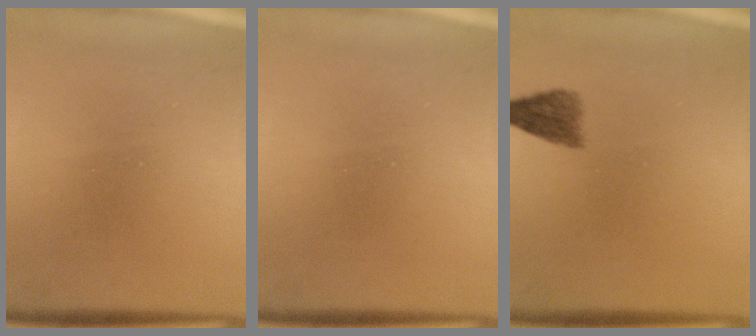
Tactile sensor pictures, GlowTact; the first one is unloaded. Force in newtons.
{"total": 0.0}
{"total": 2.9}